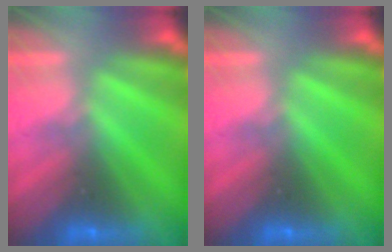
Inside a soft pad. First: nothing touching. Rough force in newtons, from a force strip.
{"total": 0.0}